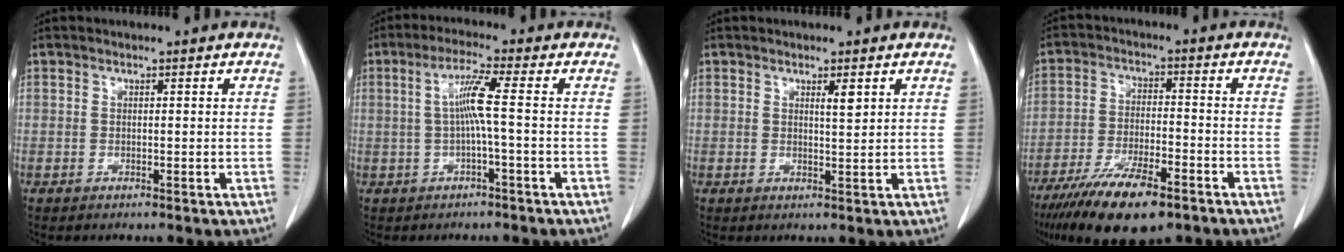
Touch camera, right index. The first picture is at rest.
{"total": 5.0, "force": [-0.1, -0.8, 4.9], "torque": [-0.097, 0.012, 0.002]}
{"total": 1.8, "force": [1.0, 0.2, 1.5], "torque": [-0.025, -0.003, 0.019]}
{"total": 13.5, "force": [-9.2, 3.5, 9.2], "torque": [-0.170, -0.025, -0.158]}